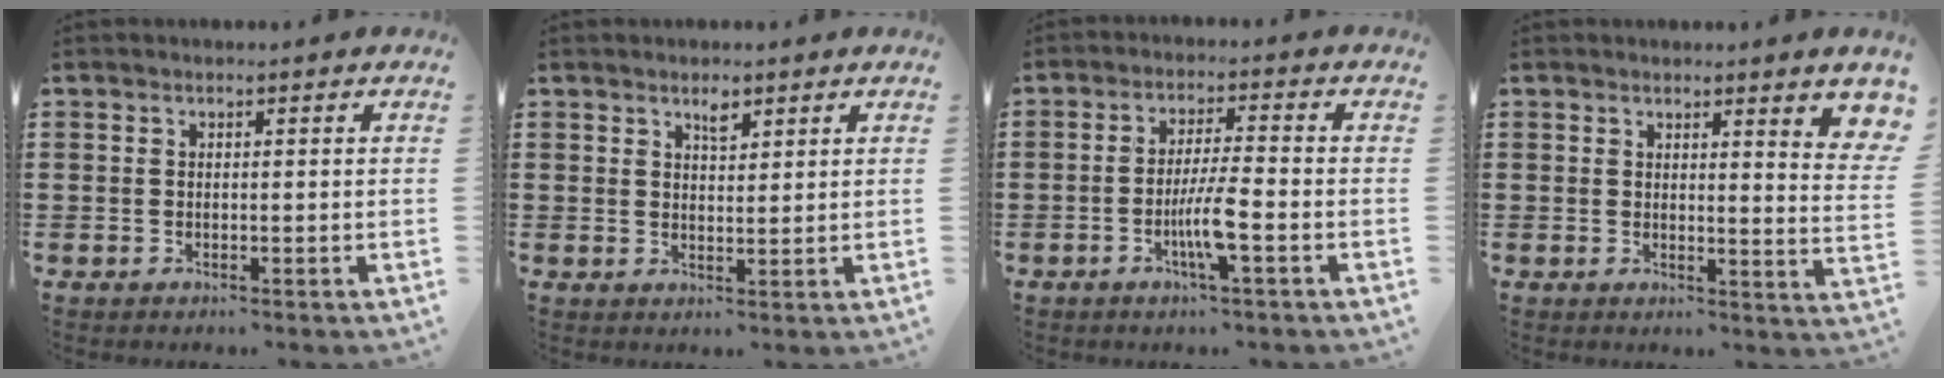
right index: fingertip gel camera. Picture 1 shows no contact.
{"total": 2.3, "force": [1.7, 0.9, 1.3], "torque": [-0.022, 0.000, 0.028]}
{"total": 5.8, "force": [-2.1, 0.3, 5.4], "torque": [-0.104, -0.011, -0.041]}
{"total": 2.9, "force": [2.0, 0.0, 2.1], "torque": [-0.036, -0.014, 0.030]}